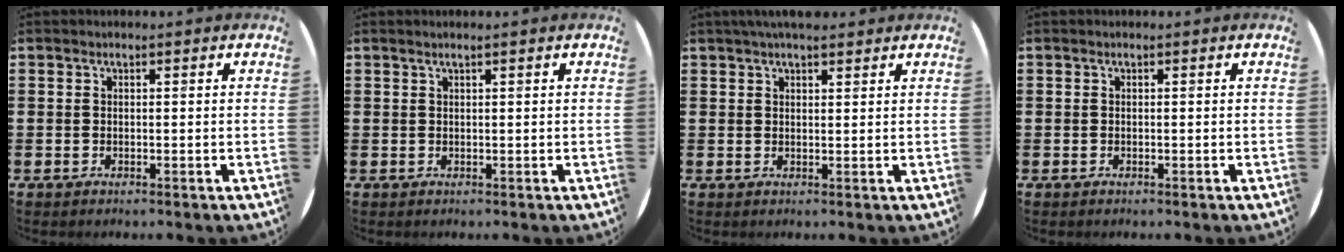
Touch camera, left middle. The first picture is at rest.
{"total": 0.6, "force": [0.4, -0.2, 0.5], "torque": [-0.005, 0.000, 0.007]}
{"total": 2.7, "force": [2.4, 0.5, 1.0], "torque": [-0.025, 0.002, 0.045]}
{"total": 0.0}